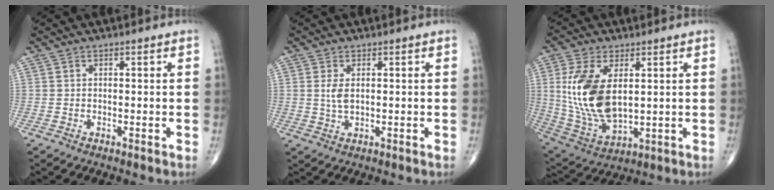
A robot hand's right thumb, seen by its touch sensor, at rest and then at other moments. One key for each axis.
{"total": 3.0, "fx": 0.6, "fy": 1.5, "fz": 2.6, "tx": -0.053, "ty": -0.004, "tz": 0.013}
{"total": 15.6, "fx": 2.7, "fy": 8.2, "fz": 12.9, "tx": -0.258, "ty": -0.019, "tz": 0.068}